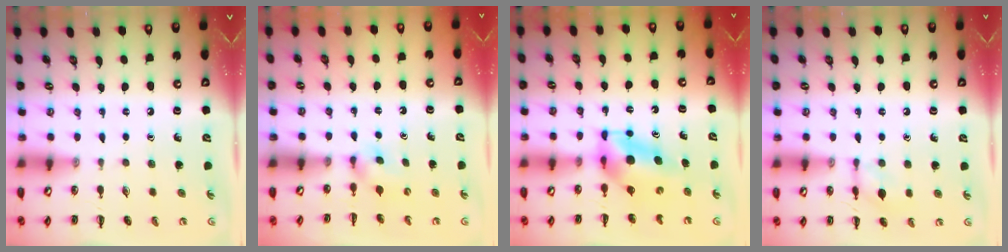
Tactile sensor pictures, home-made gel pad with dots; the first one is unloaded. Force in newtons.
{"total": 3.0, "press": 2.8, "slide": 0.9}
{"total": 5.7, "press": 5.6, "slide": 0.9}
{"total": 6.5, "press": 6.5, "slide": 0.2}